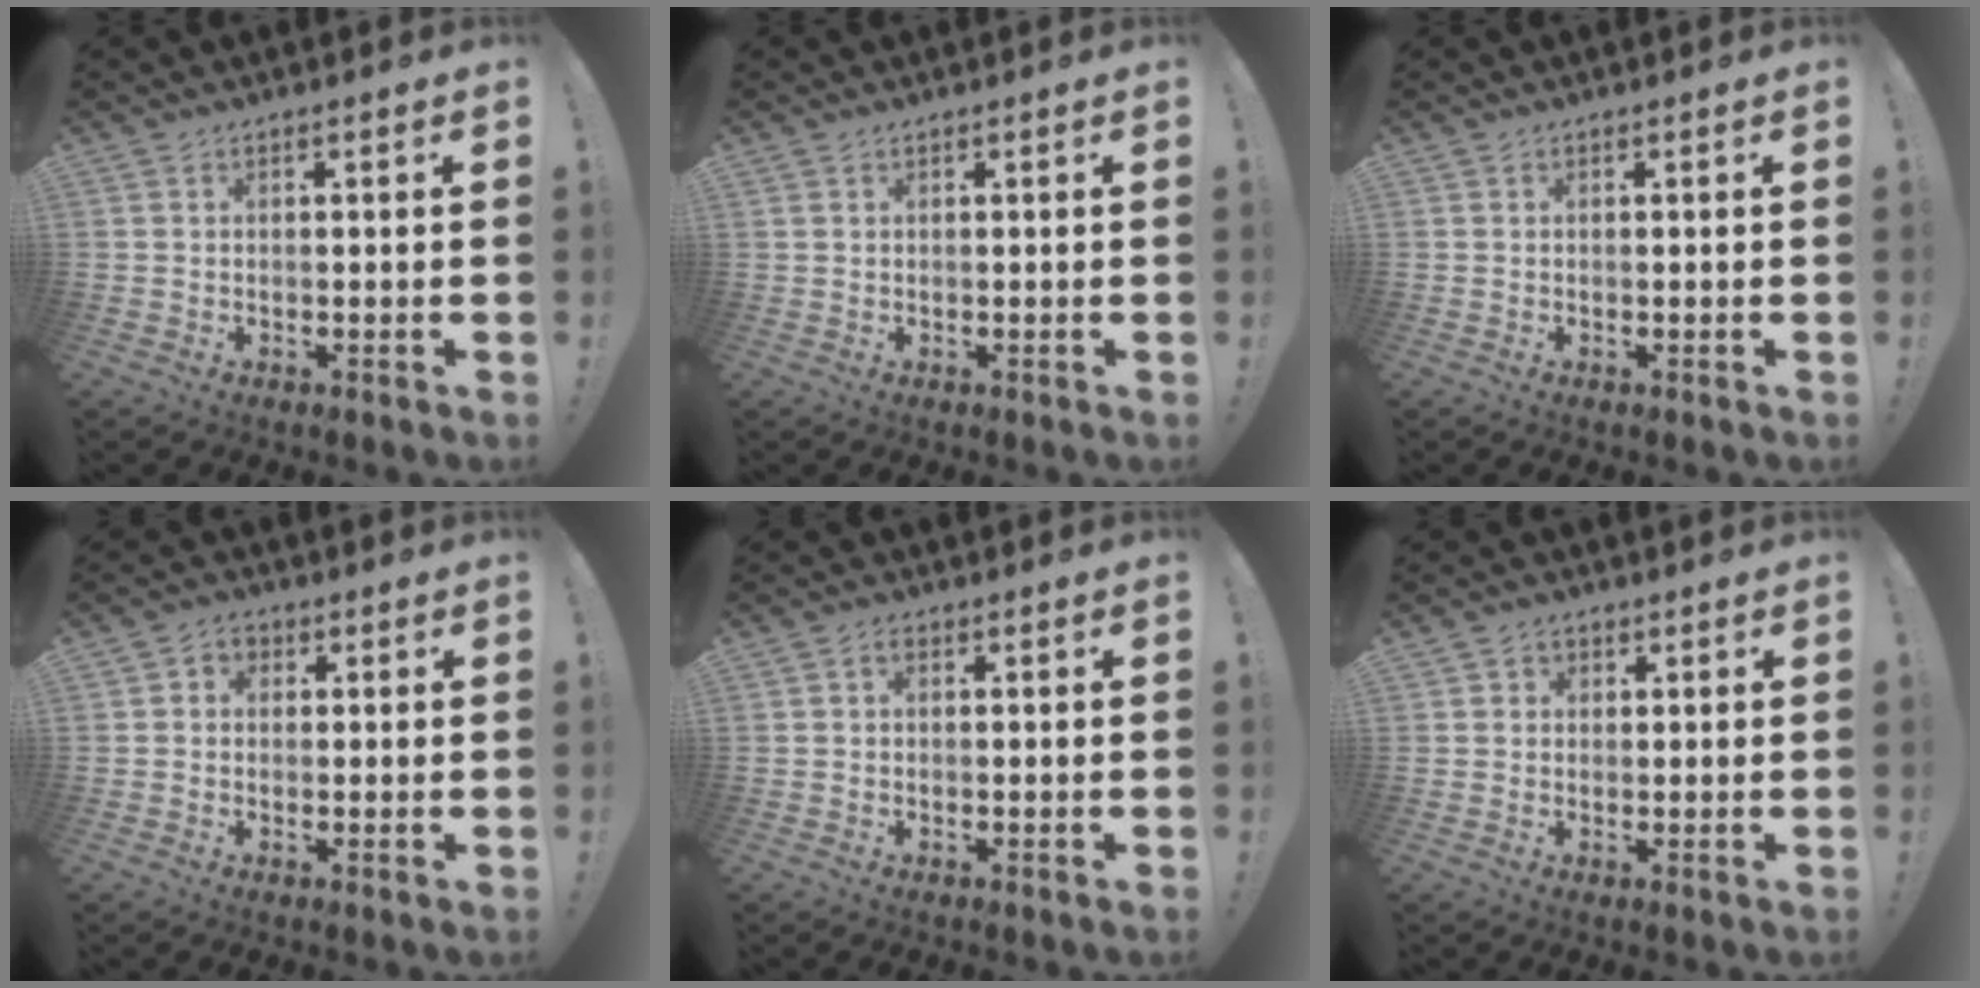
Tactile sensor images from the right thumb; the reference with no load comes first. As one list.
[{"total": 0.7, "force": [0.6, 0.3, 0.4], "torque": [-0.001, -0.002, 0.010]}, {"total": 0.0}, {"total": 3.0, "force": [0.1, 2.7, 1.3], "torque": [-0.017, 0.004, 0.003]}, {"total": 1.4, "force": [0.0, 1.1, 0.8], "torque": [-0.015, 0.006, 0.000]}, {"total": 2.1, "force": [0.7, 1.9, 0.6], "torque": [0.001, -0.003, 0.009]}]